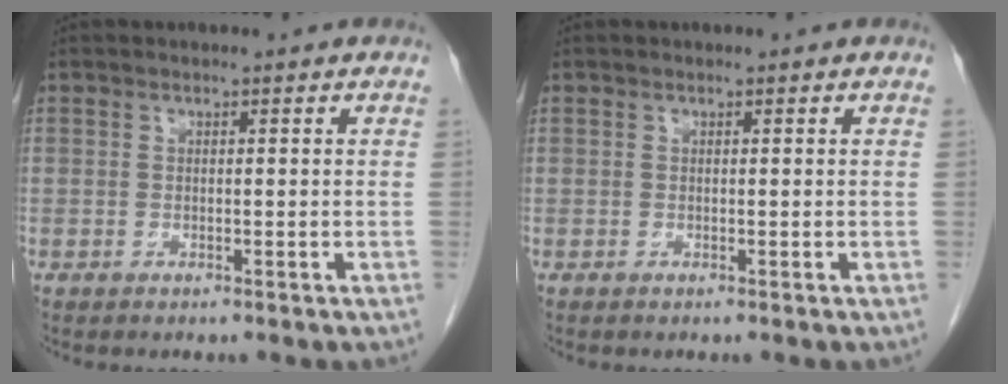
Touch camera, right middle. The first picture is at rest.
{"total": 0.0}